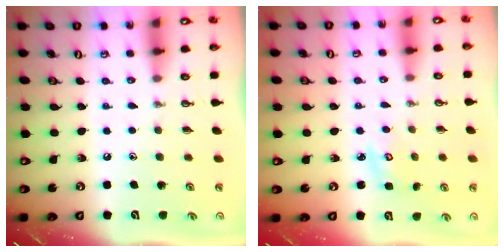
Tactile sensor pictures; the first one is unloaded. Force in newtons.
{"total": 3.9, "press": 3.9, "slide": 0.2}